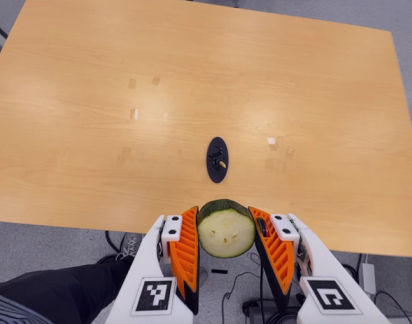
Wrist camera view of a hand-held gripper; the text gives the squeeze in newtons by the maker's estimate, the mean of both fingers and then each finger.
{"total": 12.0, "left": 12.5, "right": 11.6}